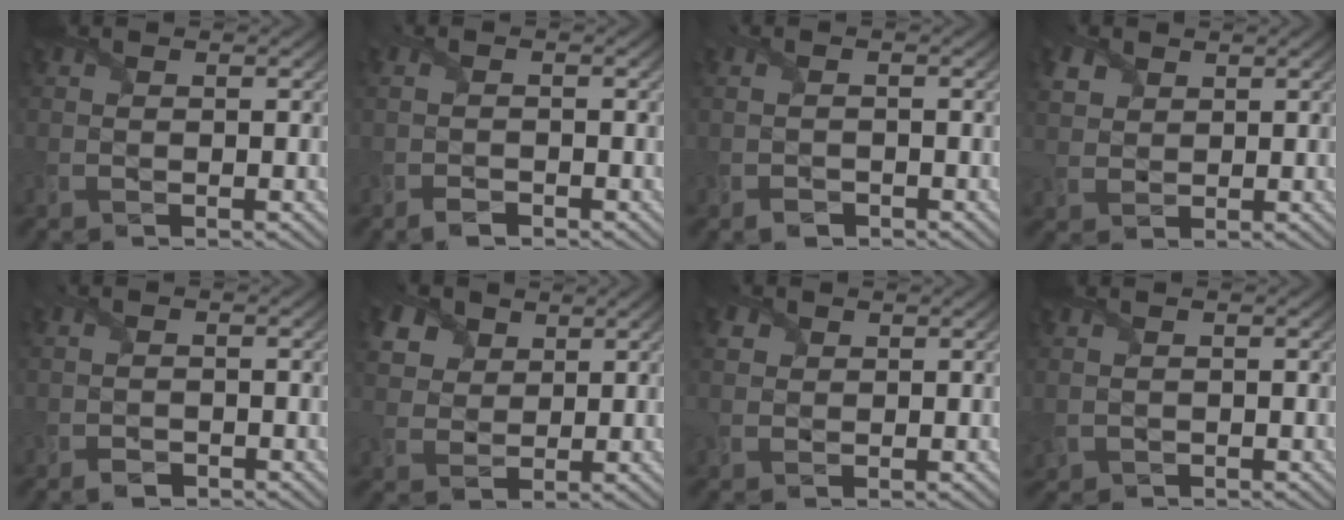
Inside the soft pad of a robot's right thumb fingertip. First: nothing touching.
{"total": 1.5, "force": [-1.3, 0.3, 0.6], "torque": [-0.017, -0.001, -0.028]}
{"total": 1.2, "force": [-1.1, 0.4, 0.2], "torque": [-0.008, -0.004, -0.025]}
{"total": 3.0, "force": [1.8, 2.2, 1.1], "torque": [-0.046, 0.005, 0.035]}
{"total": 1.3, "force": [-1.0, 0.7, 0.3], "torque": [-0.011, -0.005, -0.023]}
{"total": 6.2, "force": [3.7, 4.3, 2.7], "torque": [-0.112, 0.010, 0.070]}
{"total": 2.0, "force": [1.1, 1.6, 0.5], "torque": [-0.030, 0.005, 0.021]}
{"total": 0.8, "force": [0.5, 0.5, 0.4], "torque": [-0.021, 0.001, 0.013]}